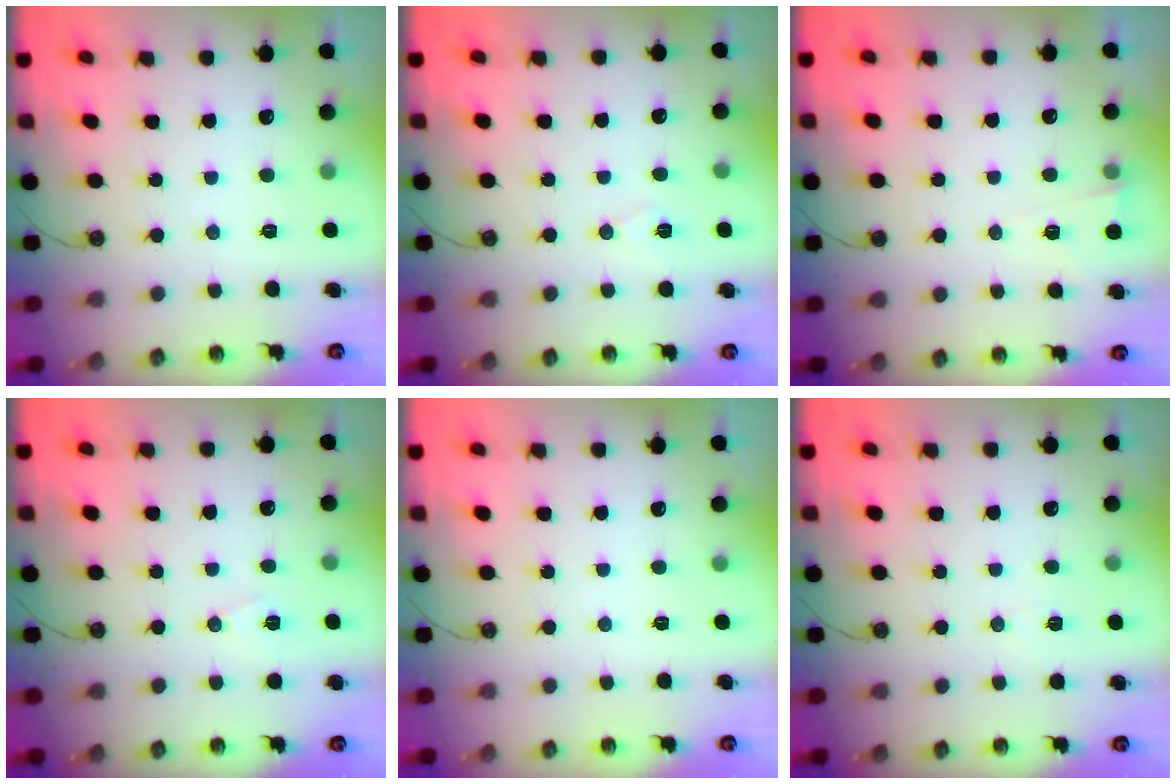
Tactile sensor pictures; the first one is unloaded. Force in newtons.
{"total": 6.2, "press": 4.1, "slide": 4.6}
{"total": 3.0, "press": 2.8, "slide": 1.1}
{"total": 7.1, "press": 5.5, "slide": 4.5}
{"total": 0.0}
{"total": 4.4, "press": 4.3, "slide": 0.8}